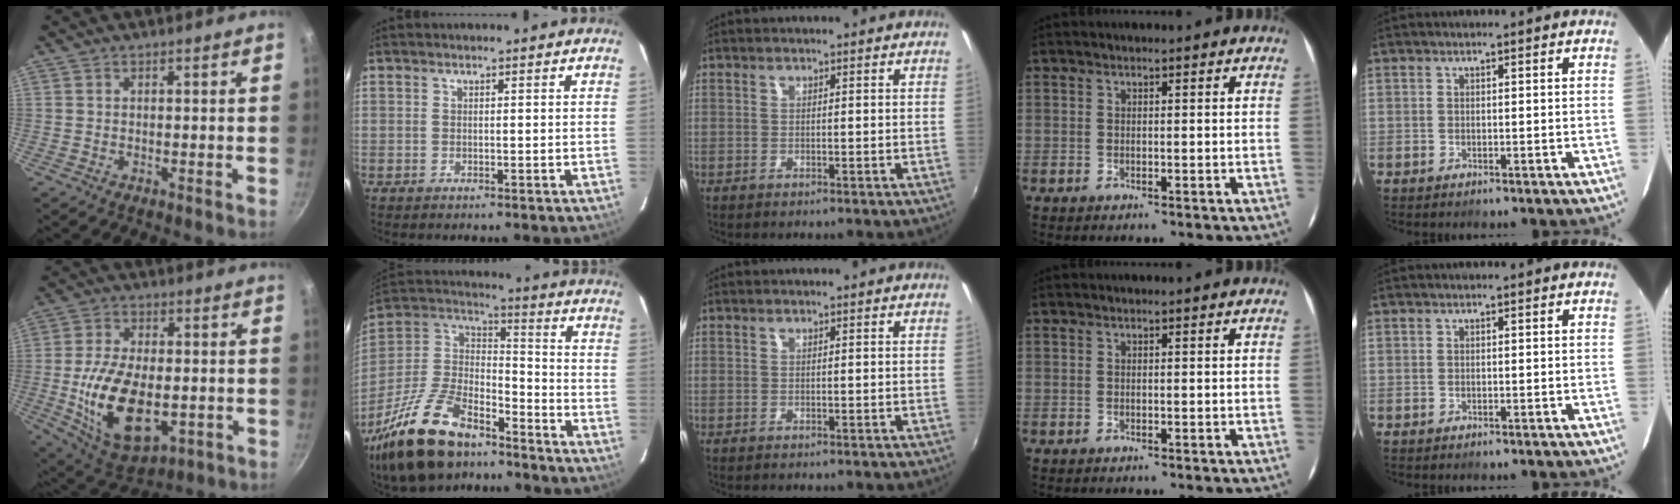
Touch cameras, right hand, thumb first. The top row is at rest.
{"thumb": {"total": 18.3, "force": [-3.1, 10.3, 14.8], "torque": [-0.259, 0.002, -0.040]}, "index": {"total": 24.4, "force": [-17.3, 10.6, 13.5], "torque": [-0.290, 0.001, -0.298]}}